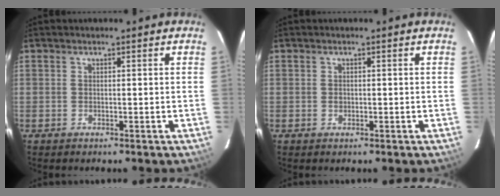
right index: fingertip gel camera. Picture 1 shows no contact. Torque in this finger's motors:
{"motor_torque": [0.24, 0.13, 0.13, 0.01]}